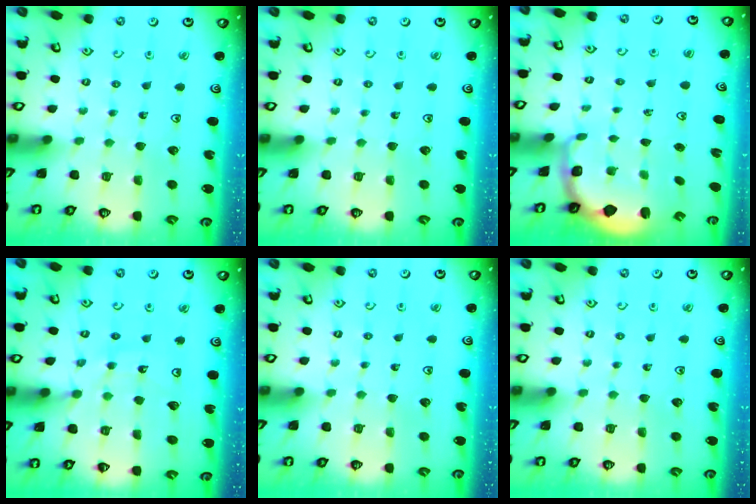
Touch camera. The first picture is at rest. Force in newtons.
{"total": 0.0}
{"total": 2.5, "press": 1.2, "slide": 2.2}
{"total": 11.5, "press": 11.4, "slide": 1.3}
{"total": 0.0}
{"total": 0.0}